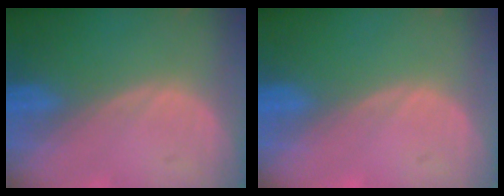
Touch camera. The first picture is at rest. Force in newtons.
{"total": 0.0}